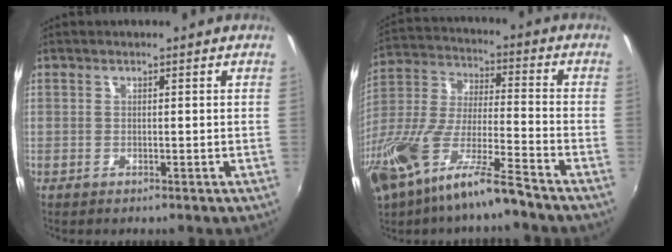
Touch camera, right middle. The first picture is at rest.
{"total": 18.4, "force": [-11.7, 3.6, 13.7], "torque": [-0.288, -0.030, -0.222]}